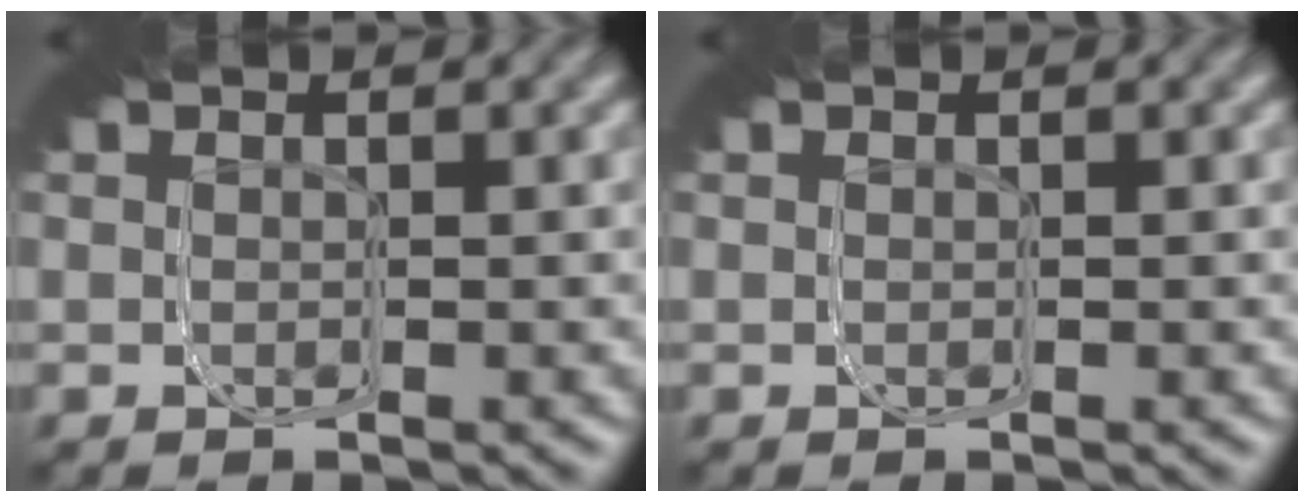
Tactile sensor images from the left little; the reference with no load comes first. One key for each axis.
{"total": 0.0}